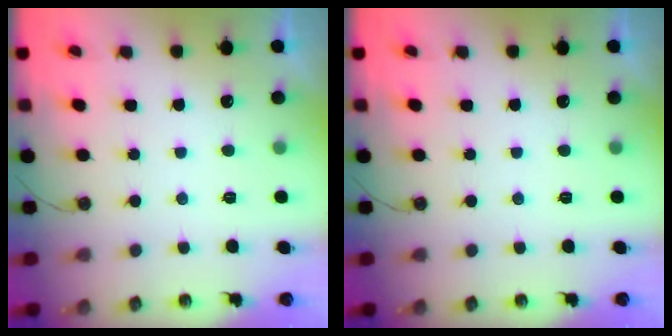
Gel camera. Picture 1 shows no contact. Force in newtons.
{"total": 0.0}